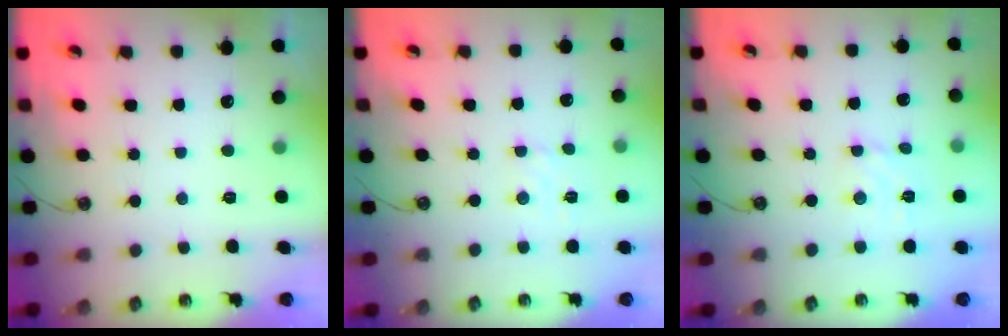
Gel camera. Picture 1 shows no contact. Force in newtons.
{"total": 2.5, "press": 2.4, "slide": 0.5}
{"total": 2.9, "press": 2.9, "slide": 0.3}